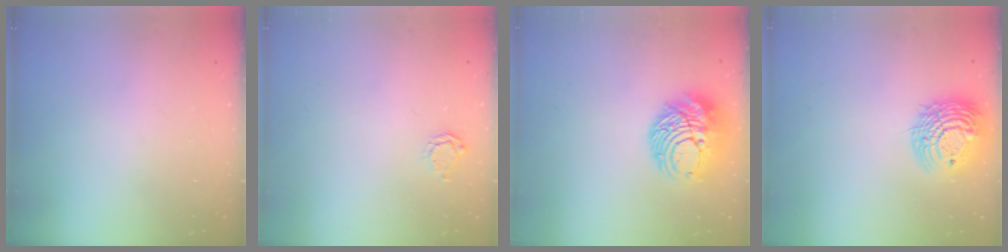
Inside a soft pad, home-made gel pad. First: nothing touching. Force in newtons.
{"total": 3.6, "press": 3.6, "slide": 0.4}
{"total": 12.2, "press": 12.1, "slide": 1.0}
{"total": 14.1, "press": 13.9, "slide": 1.9}